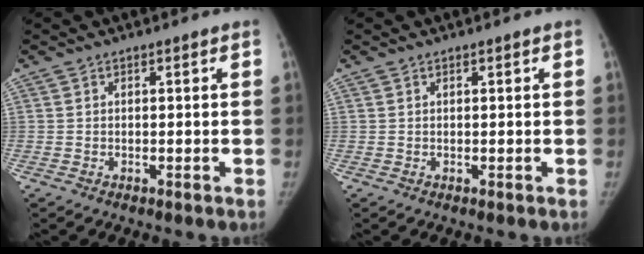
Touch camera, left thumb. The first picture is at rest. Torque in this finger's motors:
{"motor_torque": [-0.56, 0.00, -0.13, -0.07, 0.04]}